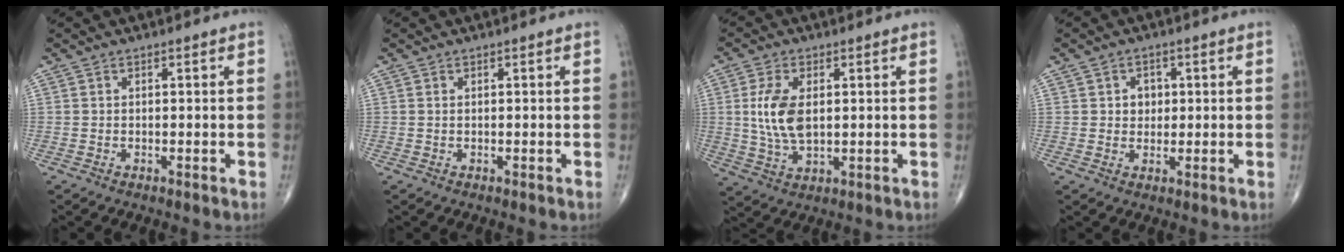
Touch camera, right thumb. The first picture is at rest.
{"total": 0.0}
{"total": 9.0, "force": [1.2, 4.8, 7.5], "torque": [-0.157, -0.009, 0.028]}
{"total": 3.3, "force": [0.6, 2.8, 1.6], "torque": [-0.004, 0.000, 0.008]}